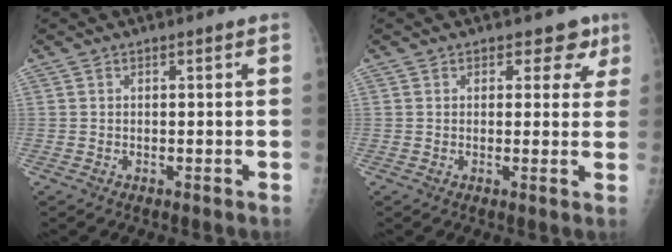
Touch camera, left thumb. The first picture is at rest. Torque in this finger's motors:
{"motor_torque": [-0.46, -0.15, -0.16, 0.08, -0.01]}